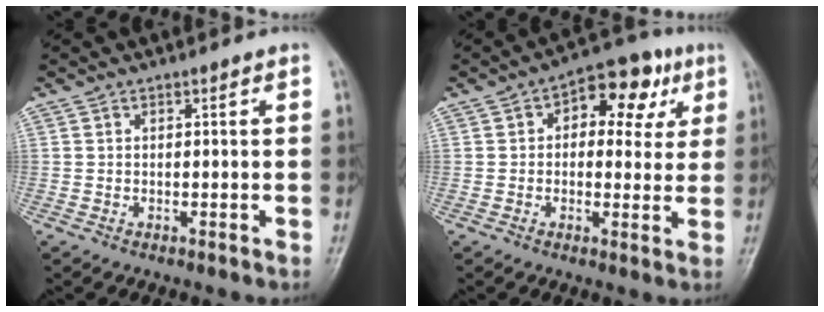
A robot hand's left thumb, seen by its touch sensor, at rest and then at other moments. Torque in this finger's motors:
{"motor_torque": [0.03, 0.25, 0.02, -0.14, 0.07]}